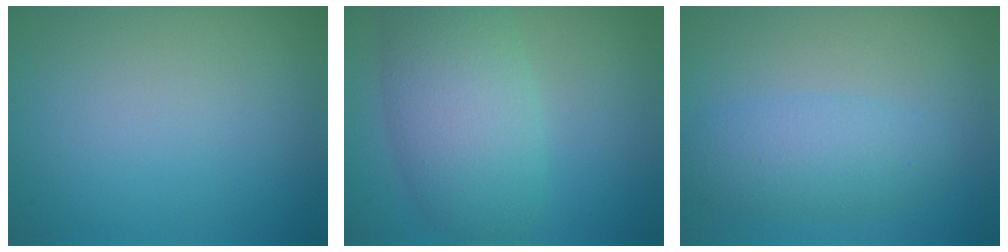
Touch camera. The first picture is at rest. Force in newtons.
{"total": 6.8, "press": 6.8, "slide": 0.3}
{"total": 3.7, "press": 3.6, "slide": 0.2}